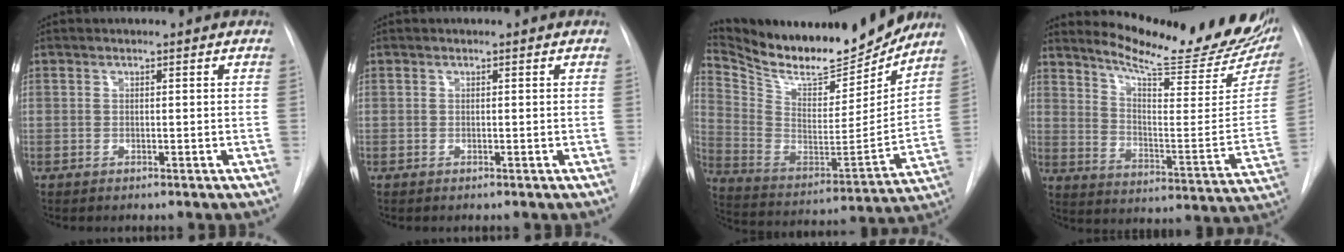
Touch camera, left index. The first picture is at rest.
{"total": 0.0}
{"total": 21.2, "force": [19.2, 4.5, 7.9], "torque": [-0.152, -0.037, 0.309]}
{"total": 22.3, "force": [19.5, 3.0, 10.5], "torque": [-0.153, -0.089, 0.254]}